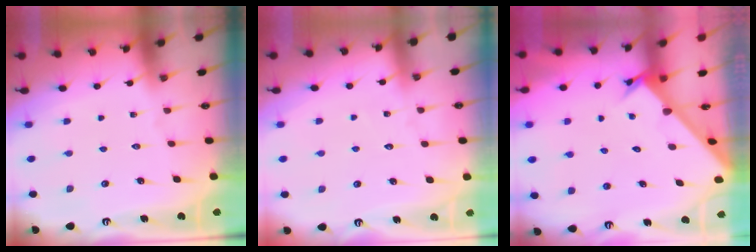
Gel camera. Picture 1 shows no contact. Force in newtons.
{"total": 2.8, "press": 2.8, "slide": 0.3}
{"total": 2.5, "press": 2.5, "slide": 0.2}